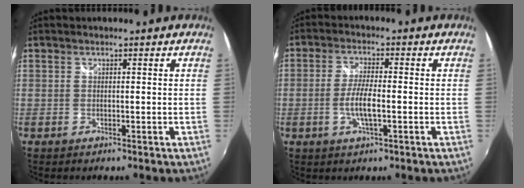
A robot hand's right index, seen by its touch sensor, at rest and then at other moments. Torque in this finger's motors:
{"motor_torque": [0.79, -0.56, 0.60, 0.14]}